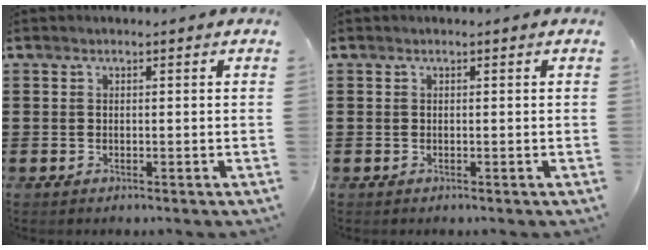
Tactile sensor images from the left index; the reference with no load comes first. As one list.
[{"total": 0.0}]